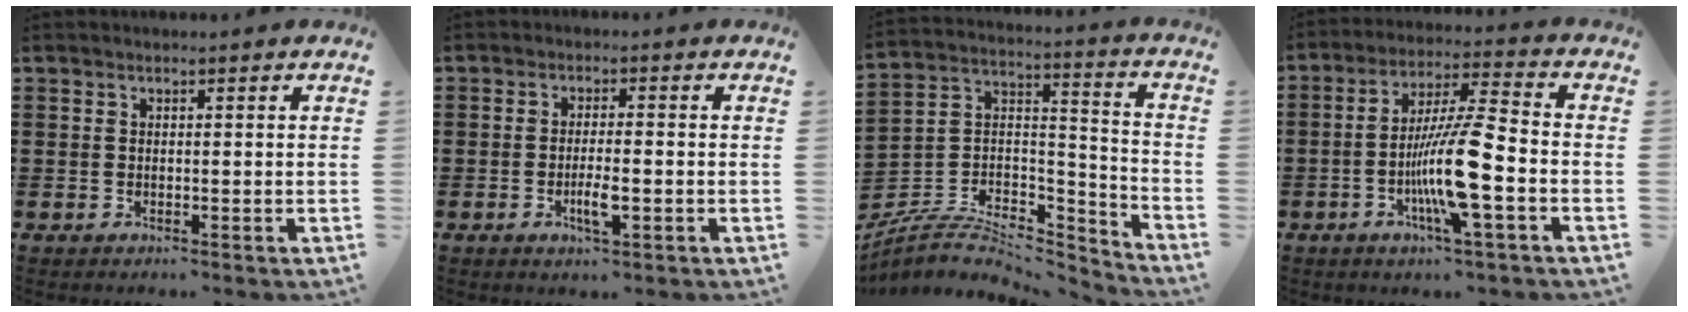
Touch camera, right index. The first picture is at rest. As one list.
[{"total": 3.9, "force": [-1.4, 0.7, 3.5], "torque": [-0.067, -0.004, -0.026]}, {"total": 6.8, "force": [-5.1, 3.2, 3.2], "torque": [-0.069, 0.006, -0.102]}, {"total": 11.6, "force": [-3.4, 0.9, 11.0], "torque": [-0.225, -0.014, -0.072]}]